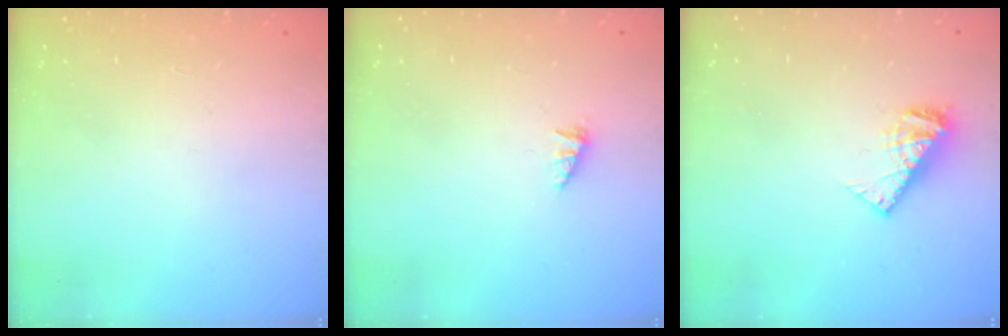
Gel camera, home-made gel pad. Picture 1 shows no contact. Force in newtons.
{"total": 0.7, "press": 0.6, "slide": 0.2}
{"total": 7.8, "press": 7.7, "slide": 0.6}